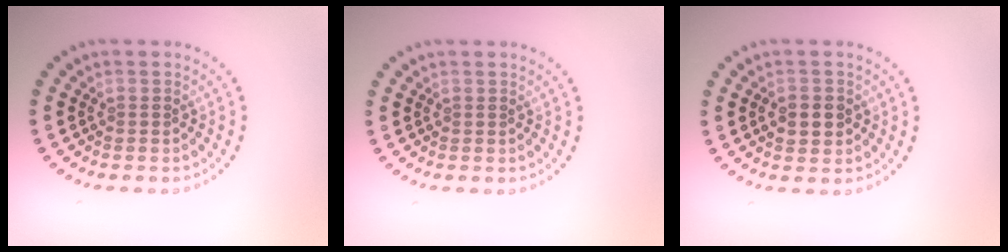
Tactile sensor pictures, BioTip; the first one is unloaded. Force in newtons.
{"total": 0.0}
{"total": 2.4, "press": 2.3, "slide": 0.3}